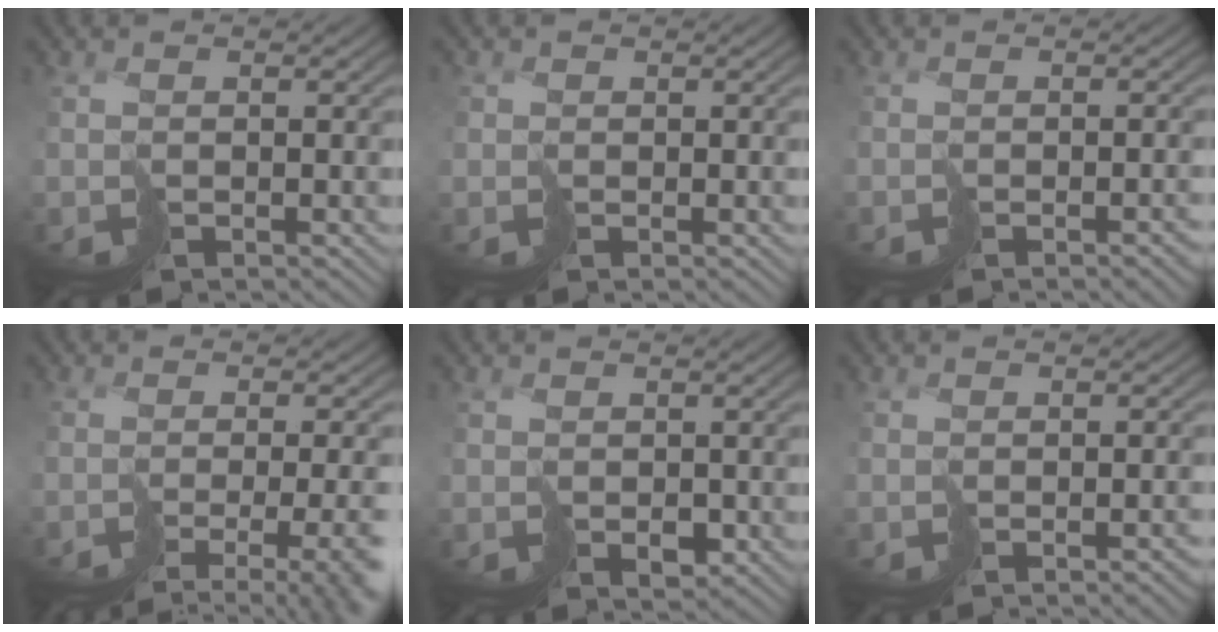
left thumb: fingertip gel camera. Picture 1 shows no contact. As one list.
[{"total": 0.9, "force": [0.4, 0.6, -0.5], "torque": [0.013, 0.001, 0.002]}, {"total": 1.9, "force": [-1.5, 0.4, 1.2], "torque": [-0.006, 0.003, -0.021]}, {"total": 9.2, "force": [-5.4, 3.0, 6.8], "torque": [-0.084, -0.029, -0.031]}, {"total": 1.9, "force": [0.3, 1.5, 1.0], "torque": [-0.014, -0.002, 0.011]}, {"total": 1.6, "force": [-1.3, 0.3, 0.9], "torque": [-0.003, 0.003, -0.020]}]